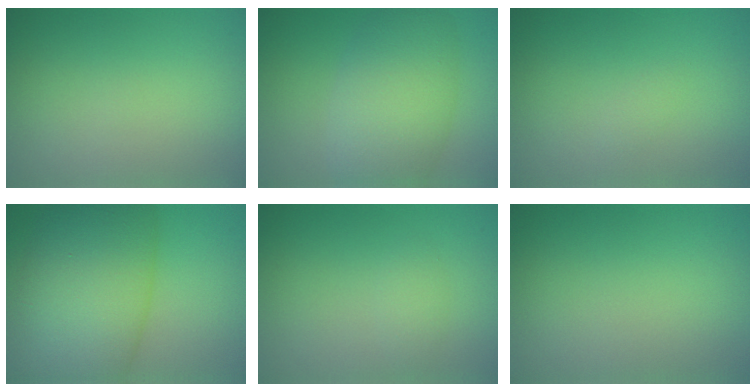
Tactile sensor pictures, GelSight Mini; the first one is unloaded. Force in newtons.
{"total": 7.7, "press": 7.7, "slide": 0.2}
{"total": 0.5, "press": 0.5, "slide": 0.0}
{"total": 12.8, "press": 12.7, "slide": 0.5}
{"total": 1.1, "press": 1.1, "slide": 0.0}
{"total": 0.0}